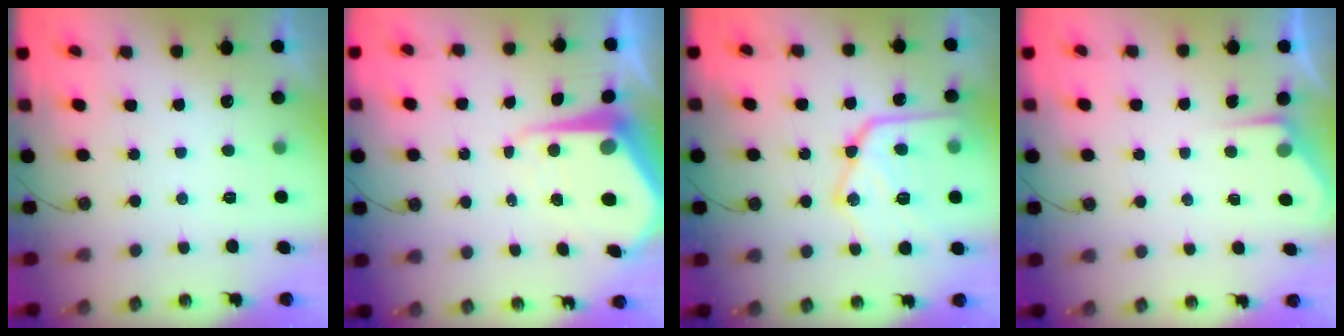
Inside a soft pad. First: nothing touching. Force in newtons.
{"total": 10.2, "press": 10.2, "slide": 1.0}
{"total": 21.2, "press": 21.2, "slide": 1.5}
{"total": 2.8, "press": 2.8, "slide": 0.4}